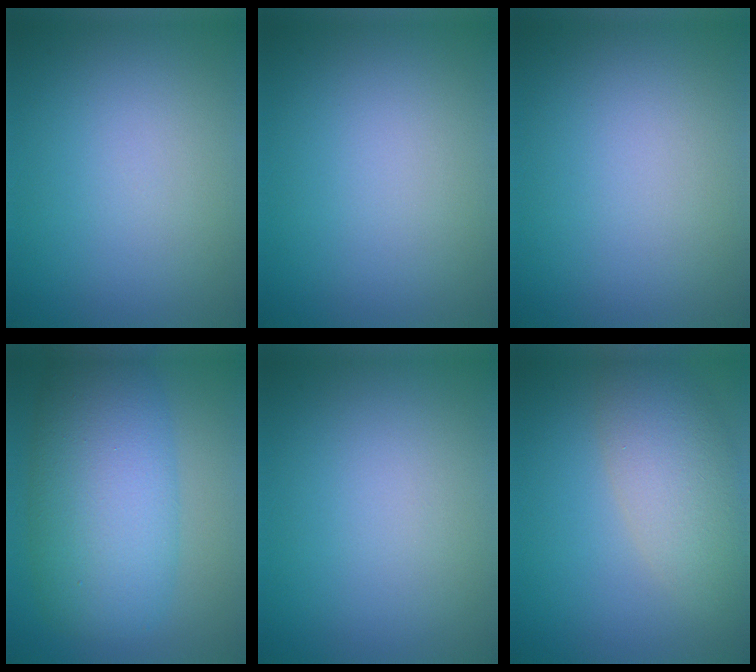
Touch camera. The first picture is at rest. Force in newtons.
{"total": 0.0}
{"total": 0.0}
{"total": 9.5, "press": 9.5, "slide": 0.2}
{"total": 0.0}
{"total": 5.5, "press": 5.5, "slide": 0.4}